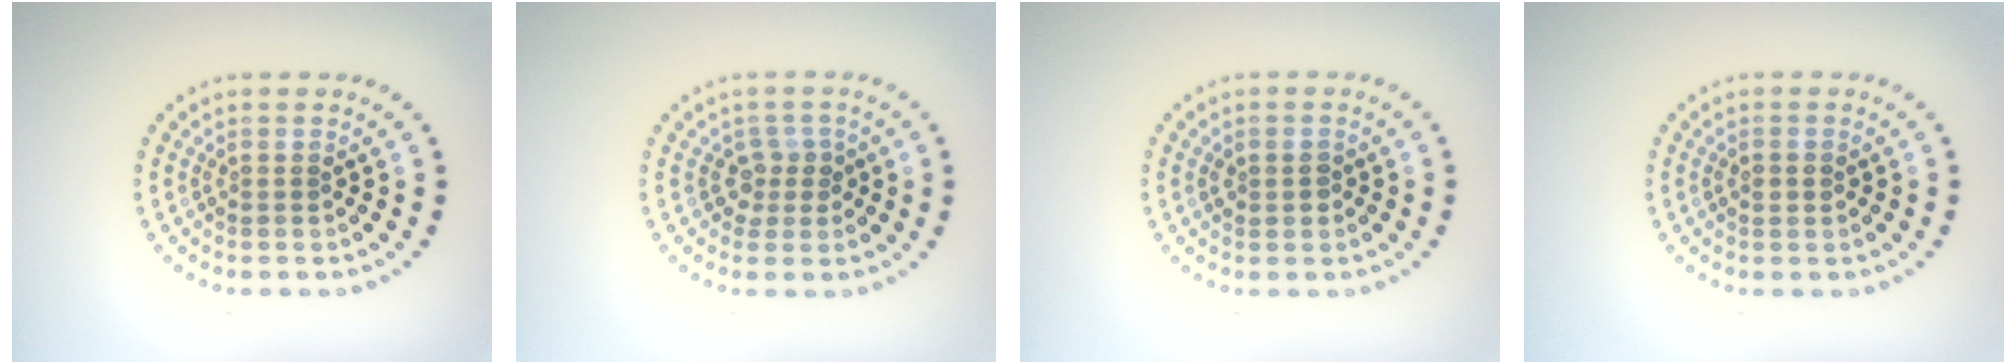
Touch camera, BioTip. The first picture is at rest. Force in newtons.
{"total": 1.9, "press": 1.4, "slide": 1.2}
{"total": 1.2, "press": 1.2, "slide": 0.2}
{"total": 1.2, "press": 1.2, "slide": 0.1}